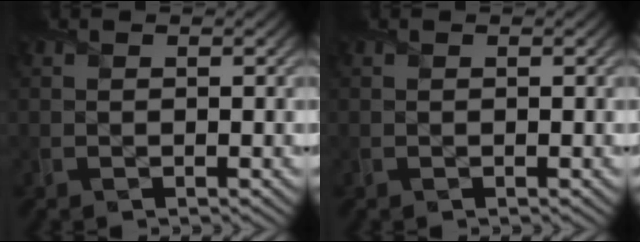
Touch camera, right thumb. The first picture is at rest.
{"total": 0.0}